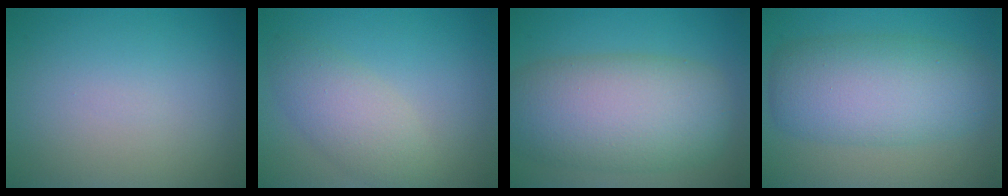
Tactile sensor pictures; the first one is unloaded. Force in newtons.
{"total": 3.8, "press": 3.7, "slide": 0.3}
{"total": 10.0, "press": 9.9, "slide": 0.4}
{"total": 7.9, "press": 7.9, "slide": 0.4}